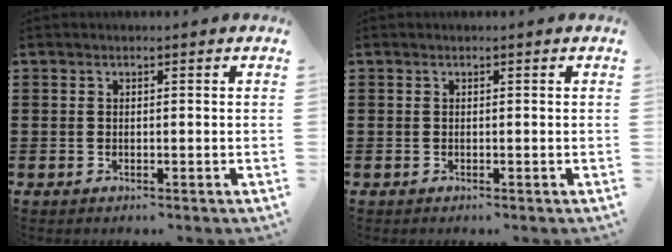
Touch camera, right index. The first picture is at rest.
{"total": 0.0}